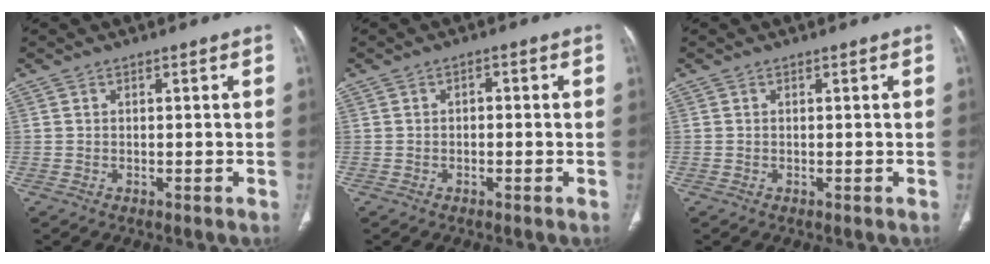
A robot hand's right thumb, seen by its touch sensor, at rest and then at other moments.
{"total": 1.2, "force": [-0.2, 0.8, 0.9], "torque": [-0.009, 0.007, -0.005]}
{"total": 0.0}